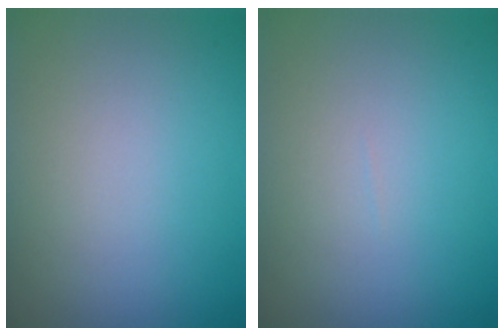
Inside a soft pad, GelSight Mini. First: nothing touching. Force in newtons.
{"total": 0.0}